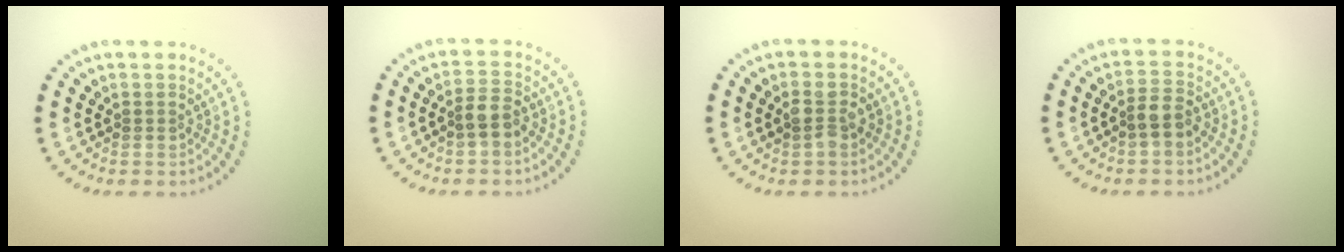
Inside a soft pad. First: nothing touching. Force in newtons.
{"total": 1.9, "press": 1.8, "slide": 0.7}
{"total": 1.4, "press": 1.4, "slide": 0.1}
{"total": 1.9, "press": 1.8, "slide": 0.7}